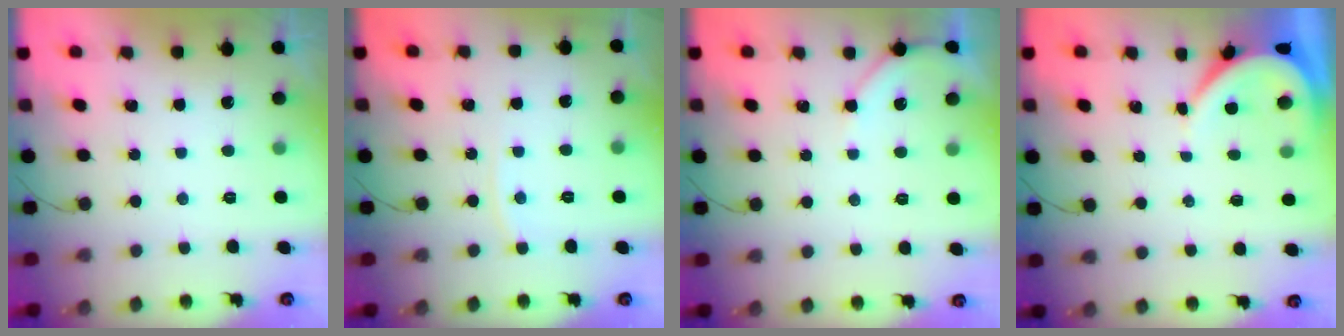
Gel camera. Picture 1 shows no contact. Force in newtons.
{"total": 3.6, "press": 3.6, "slide": 0.5}
{"total": 4.0, "press": 3.9, "slide": 0.7}
{"total": 3.5, "press": 3.4, "slide": 0.4}